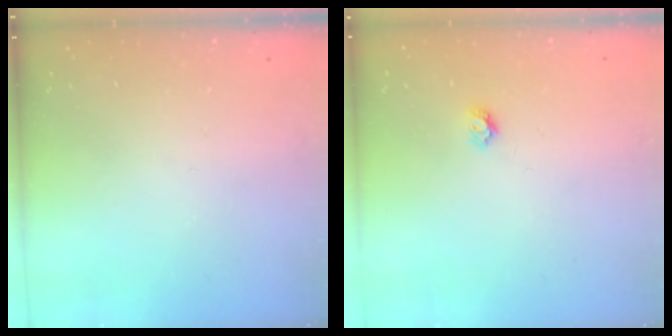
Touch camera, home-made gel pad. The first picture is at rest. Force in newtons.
{"total": 3.8, "press": 3.8, "slide": 0.3}